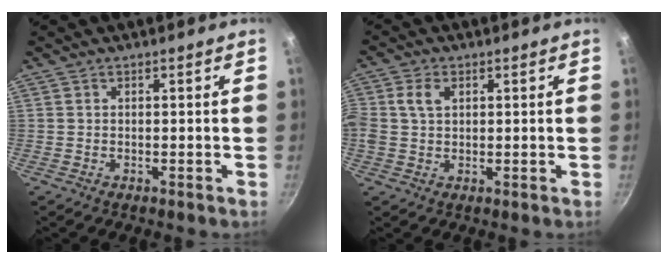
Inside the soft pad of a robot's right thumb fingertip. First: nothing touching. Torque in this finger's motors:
{"motor_torque": [0.00, 0.52, 0.31, 0.07, 0.14]}